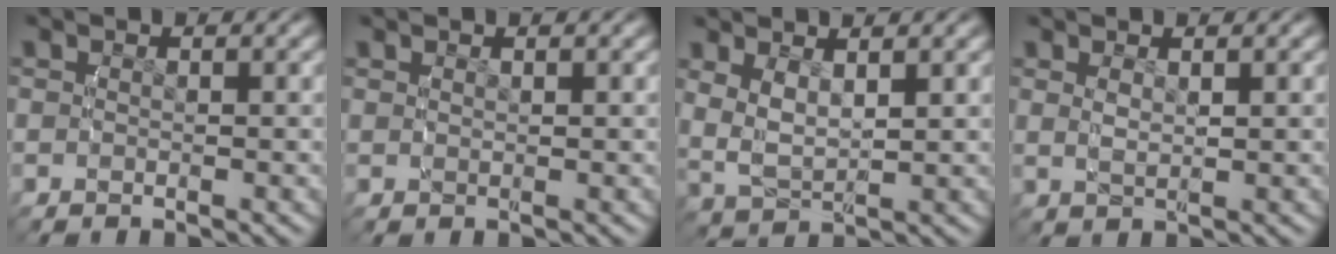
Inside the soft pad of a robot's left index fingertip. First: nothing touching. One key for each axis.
{"total": 0.7, "fx": 0.6, "fy": -0.2, "fz": 0.3, "tx": -0.004, "ty": -0.003, "tz": 0.014}
{"total": 5.0, "fx": 1.4, "fy": 3.4, "fz": 3.3, "tx": -0.088, "ty": -0.012, "tz": 0.031}
{"total": 1.8, "fx": 0.9, "fy": 0.3, "fz": 1.5, "tx": -0.027, "ty": 0.001, "tz": 0.020}